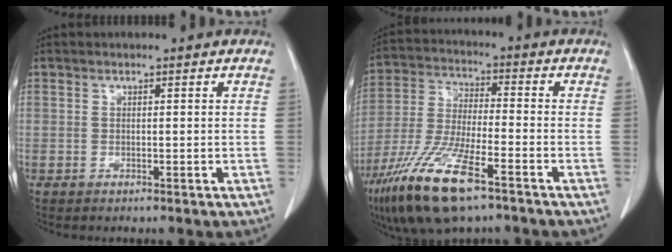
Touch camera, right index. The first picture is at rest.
{"total": 14.6, "force": [-8.9, 3.0, 11.2], "torque": [-0.236, -0.031, -0.164]}